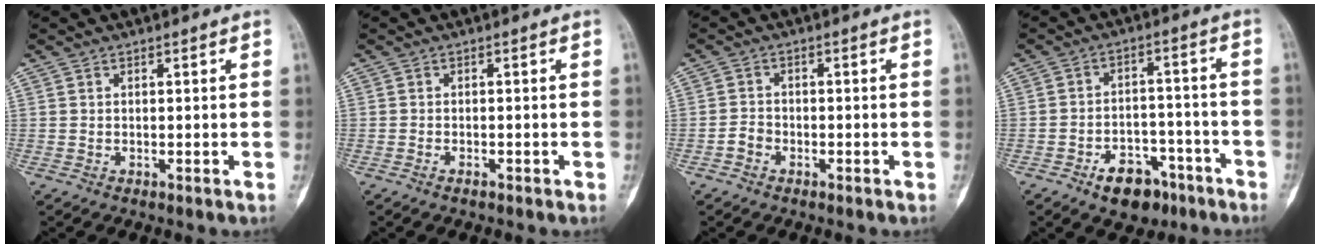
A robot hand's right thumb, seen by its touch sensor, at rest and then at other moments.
{"total": 1.0, "force": [-0.8, 0.5, 0.4], "torque": [-0.008, 0.004, -0.016]}
{"total": 2.5, "force": [-1.3, 1.9, 0.9], "torque": [-0.007, 0.012, -0.029]}
{"total": 10.0, "force": [-6.2, 6.2, 4.9], "torque": [-0.041, 0.049, -0.089]}